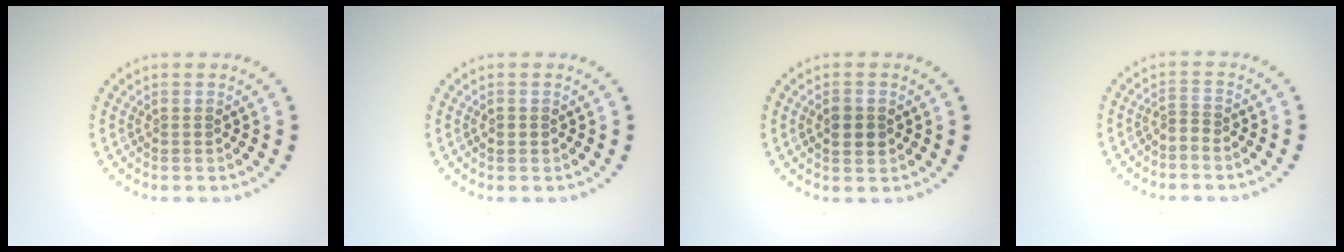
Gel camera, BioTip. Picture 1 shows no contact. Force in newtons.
{"total": 0.8, "press": 0.8, "slide": 0.1}
{"total": 2.3, "press": 2.3, "slide": 0.1}
{"total": 1.0, "press": 0.4, "slide": 1.0}